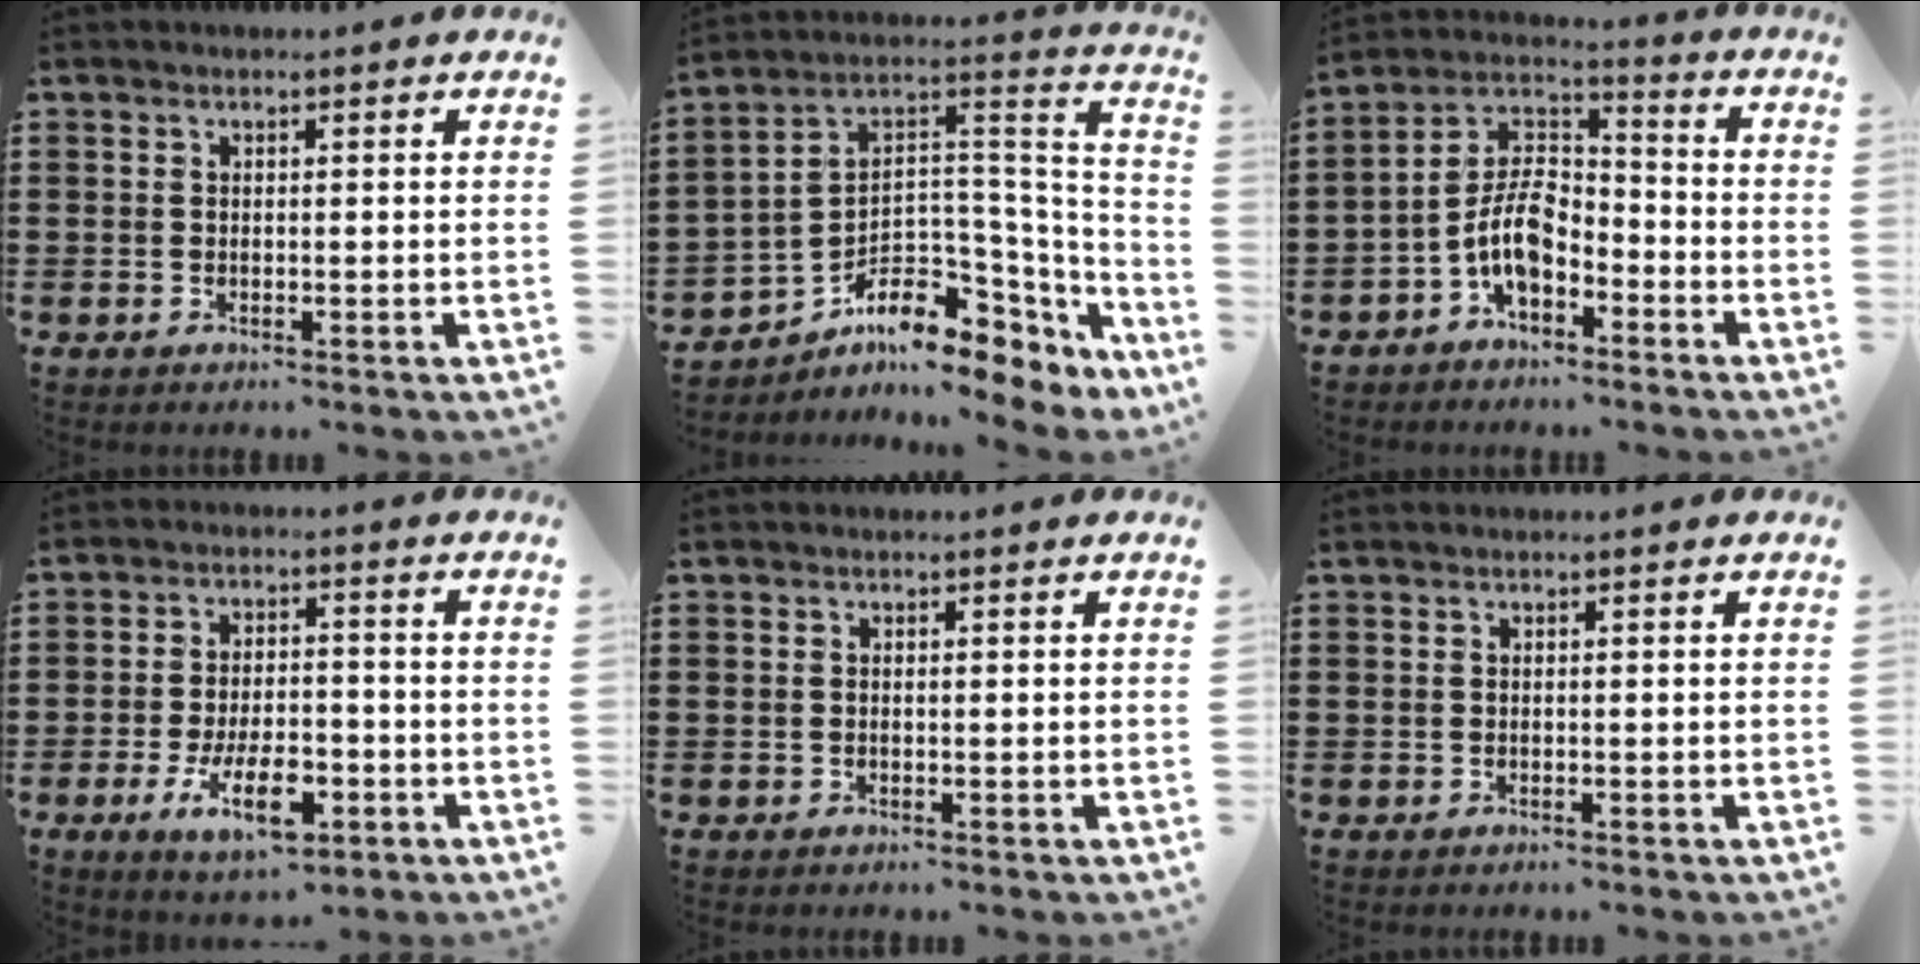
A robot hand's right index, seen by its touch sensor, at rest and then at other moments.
{"total": 9.1, "force": [-5.0, 5.4, 5.4], "torque": [-0.105, -0.014, -0.092]}
{"total": 8.4, "force": [-4.0, 4.3, 6.1], "torque": [-0.147, -0.001, -0.083]}
{"total": 9.4, "force": [-4.1, 3.9, 7.4], "torque": [-0.126, -0.006, -0.073]}
{"total": 0.0}
{"total": 0.0}